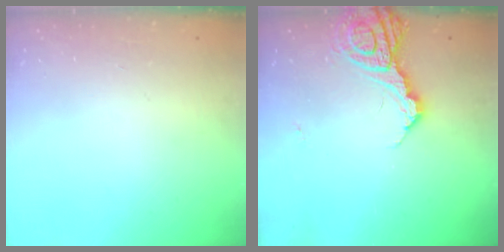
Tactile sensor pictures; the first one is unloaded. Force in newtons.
{"total": 11.2, "press": 11.1, "slide": 1.2}